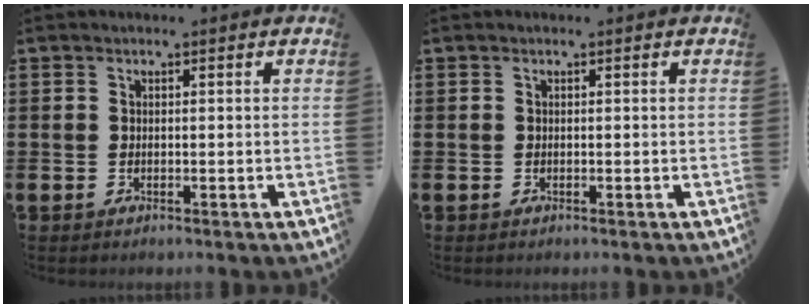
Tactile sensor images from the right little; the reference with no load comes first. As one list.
[{"total": 0.0}]